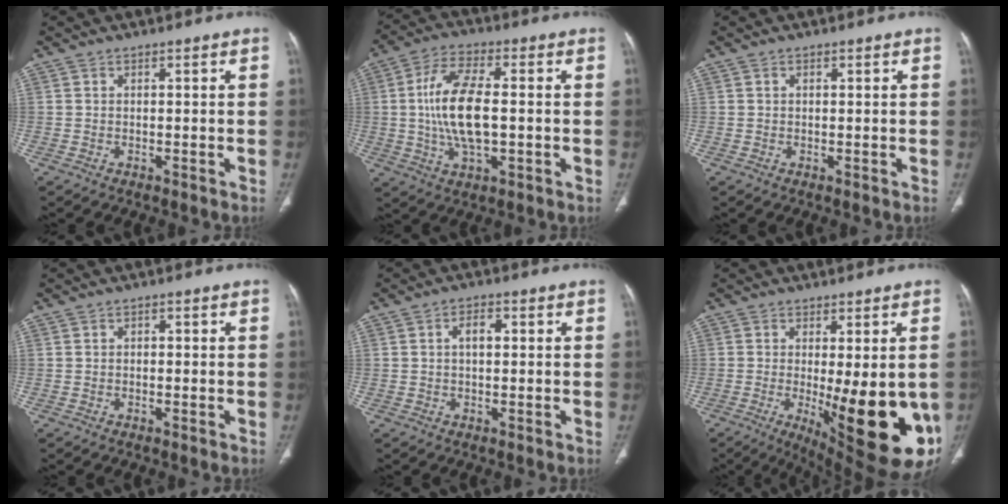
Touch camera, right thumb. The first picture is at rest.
{"total": 13.7, "force": [0.0, 6.0, 12.3], "torque": [-0.245, 0.008, -0.001]}
{"total": 0.5, "force": [0.2, 0.3, 0.3], "torque": [-0.005, 0.000, 0.003]}
{"total": 0.8, "force": [-0.1, 0.5, 0.5], "torque": [-0.005, 0.003, -0.005]}
{"total": 3.2, "force": [0.4, 1.7, 2.6], "torque": [-0.045, 0.010, 0.005]}
{"total": 20.6, "force": [-4.6, 6.5, 19.0], "torque": [-0.205, -0.030, -0.039]}